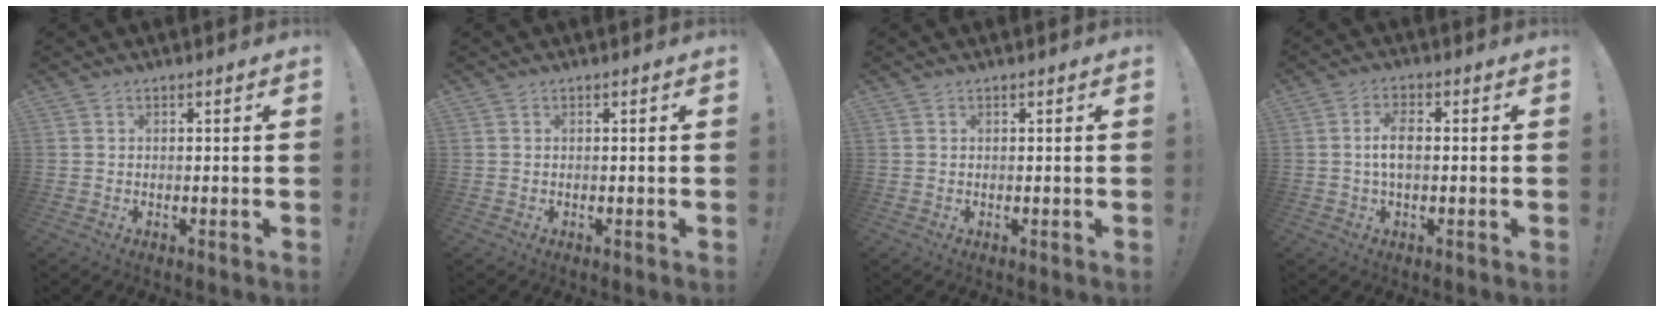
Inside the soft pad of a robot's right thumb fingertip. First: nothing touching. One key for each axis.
{"total": 0.0}
{"total": 0.0}
{"total": 5.6, "fx": 0.1, "fy": 2.5, "fz": 5.0, "tx": -0.088, "ty": 0.005, "tz": -0.001}